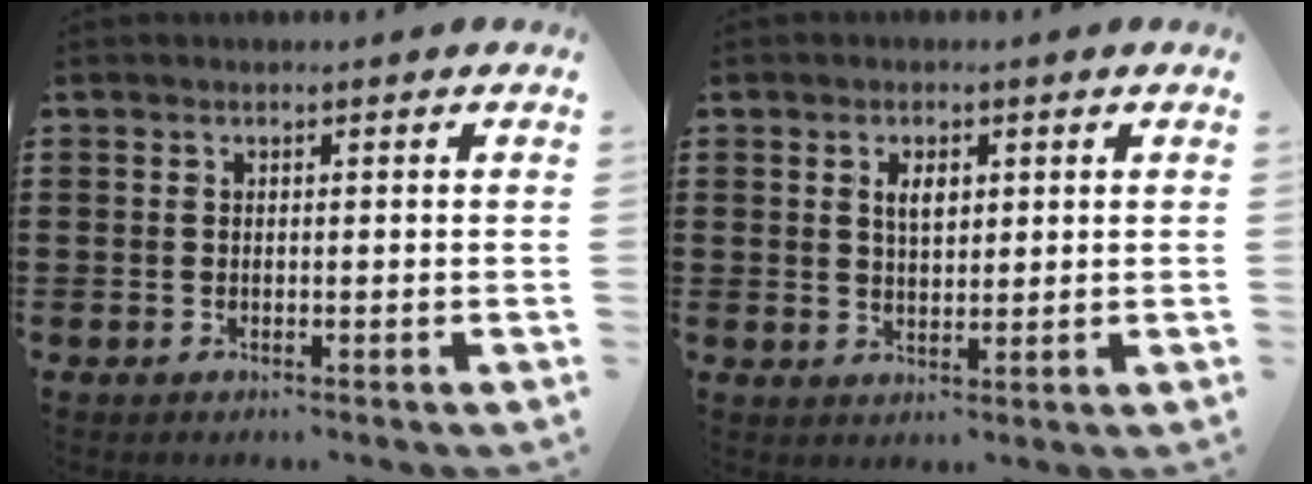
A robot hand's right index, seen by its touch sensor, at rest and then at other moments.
{"total": 3.1, "force": [1.1, 1.6, 2.4], "torque": [-0.045, 0.003, 0.017]}